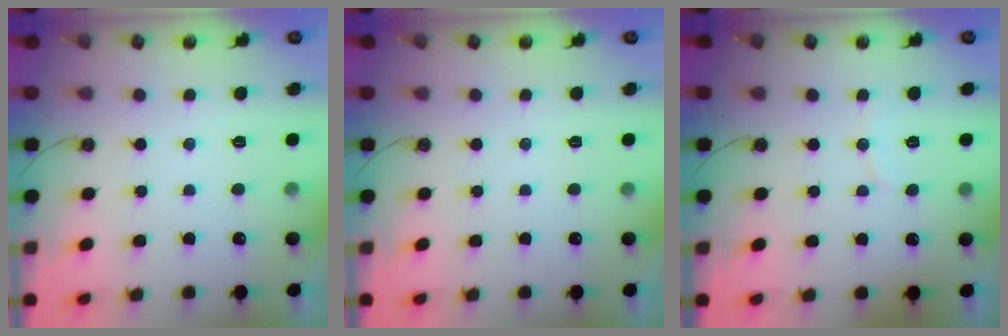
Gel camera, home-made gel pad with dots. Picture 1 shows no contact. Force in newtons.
{"total": 0.0}
{"total": 3.2, "press": 3.1, "slide": 0.3}